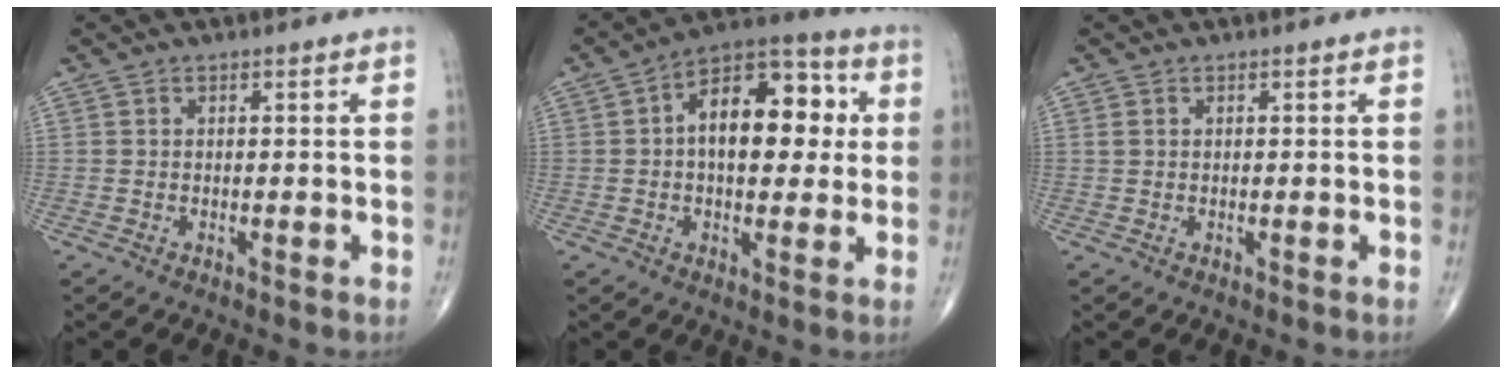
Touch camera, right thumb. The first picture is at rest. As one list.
[{"total": 16.0, "force": [2.1, 8.9, 13.1], "torque": [-0.163, 0.027, 0.023]}, {"total": 0.6, "force": [0.2, 0.5, 0.4], "torque": [-0.010, 0.006, 0.006]}]